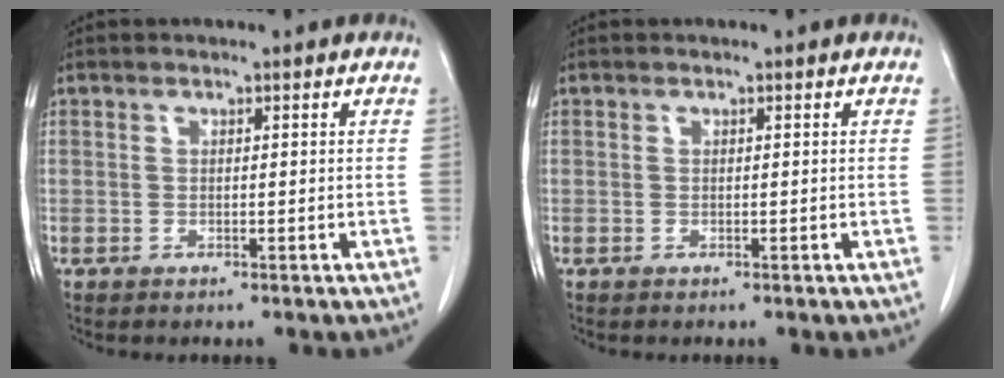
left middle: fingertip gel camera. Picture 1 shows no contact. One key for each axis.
{"total": 0.0}